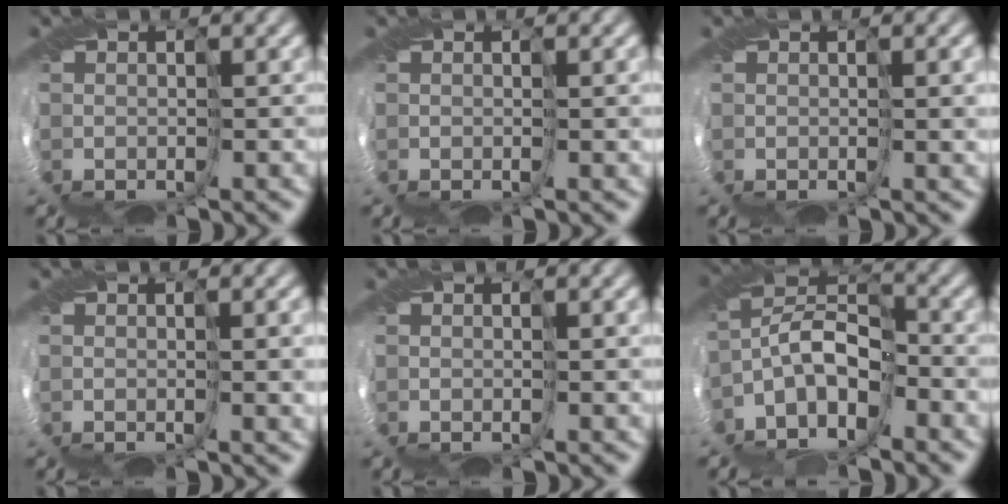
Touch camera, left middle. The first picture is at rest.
{"total": 1.0, "force": [0.2, 0.2, 0.9], "torque": [-0.020, -0.002, 0.005]}
{"total": 3.1, "force": [0.6, 1.0, 2.8], "torque": [-0.046, 0.002, 0.018]}
{"total": 3.3, "force": [0.3, 1.2, 3.1], "torque": [-0.049, -0.001, 0.018]}
{"total": 0.7, "force": [0.2, 0.0, 0.7], "torque": [-0.016, -0.002, 0.005]}
{"total": 6.1, "force": [-3.7, 2.3, 4.2], "torque": [-0.085, 0.011, -0.083]}